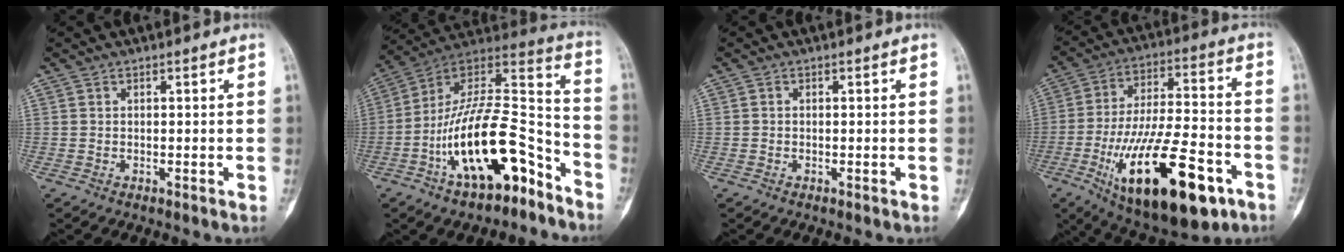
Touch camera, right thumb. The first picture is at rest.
{"total": 22.5, "force": [-10.8, 9.8, 17.2], "torque": [-0.274, 0.103, -0.176]}
{"total": 0.0}
{"total": 25.7, "force": [-10.7, 9.8, 21.2], "torque": [-0.359, 0.038, -0.161]}